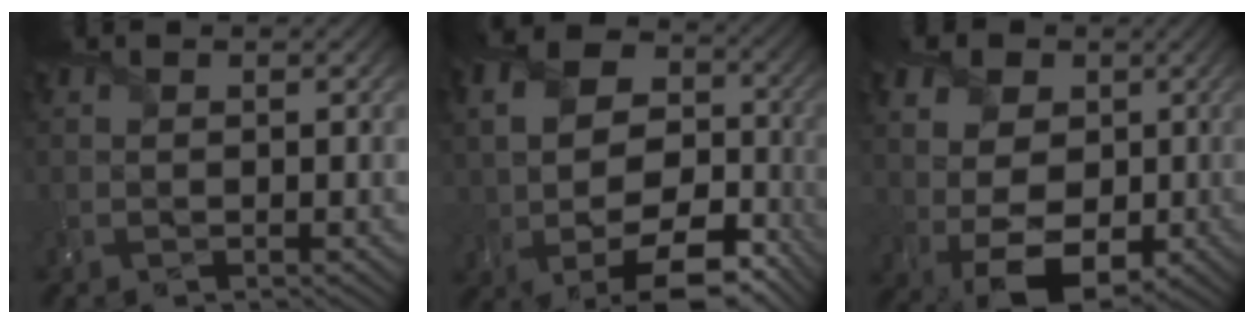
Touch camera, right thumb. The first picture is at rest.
{"total": 14.8, "force": [-4.2, 9.4, 10.6], "torque": [-0.194, -0.023, -0.068]}
{"total": 12.9, "force": [1.2, 10.3, 7.7], "torque": [-0.162, 0.001, 0.008]}